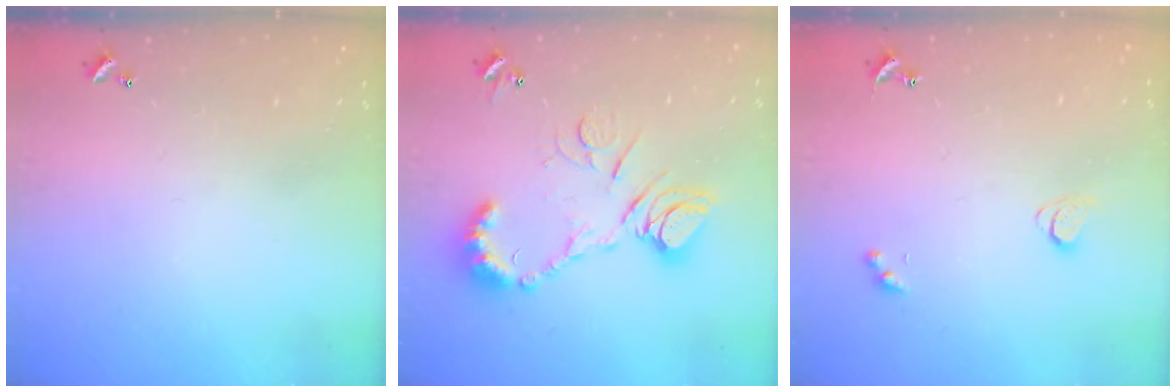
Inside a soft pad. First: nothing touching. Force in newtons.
{"total": 16.1, "press": 16.0, "slide": 1.8}
{"total": 1.7, "press": 1.7, "slide": 0.3}